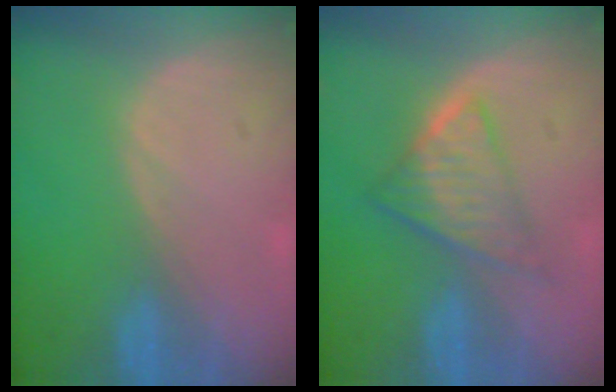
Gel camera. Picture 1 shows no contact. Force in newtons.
{"total": 6.1, "press": 5.7, "slide": 2.0}